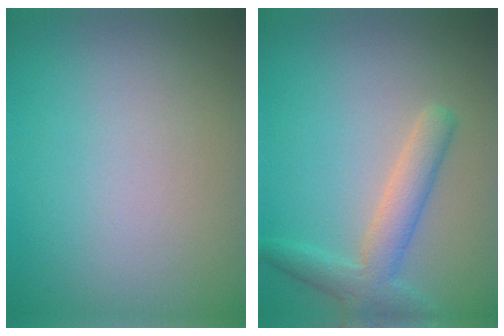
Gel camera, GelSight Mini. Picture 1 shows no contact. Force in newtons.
{"total": 3.6, "press": 3.6, "slide": 0.2}